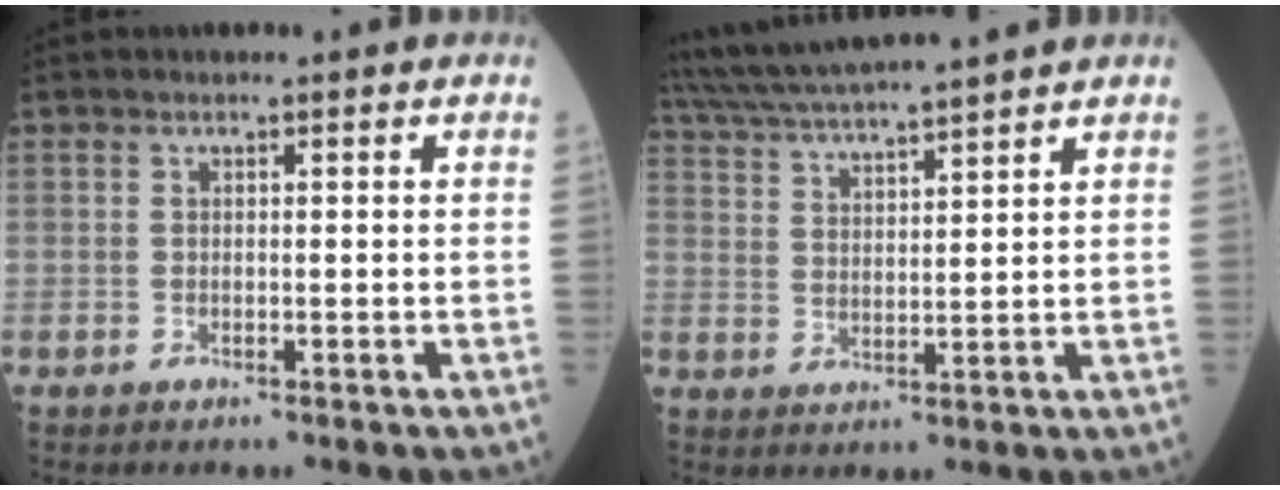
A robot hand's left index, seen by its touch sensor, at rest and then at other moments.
{"total": 13.7, "force": [12.5, -0.4, 5.7], "torque": [-0.115, 0.026, 0.209]}